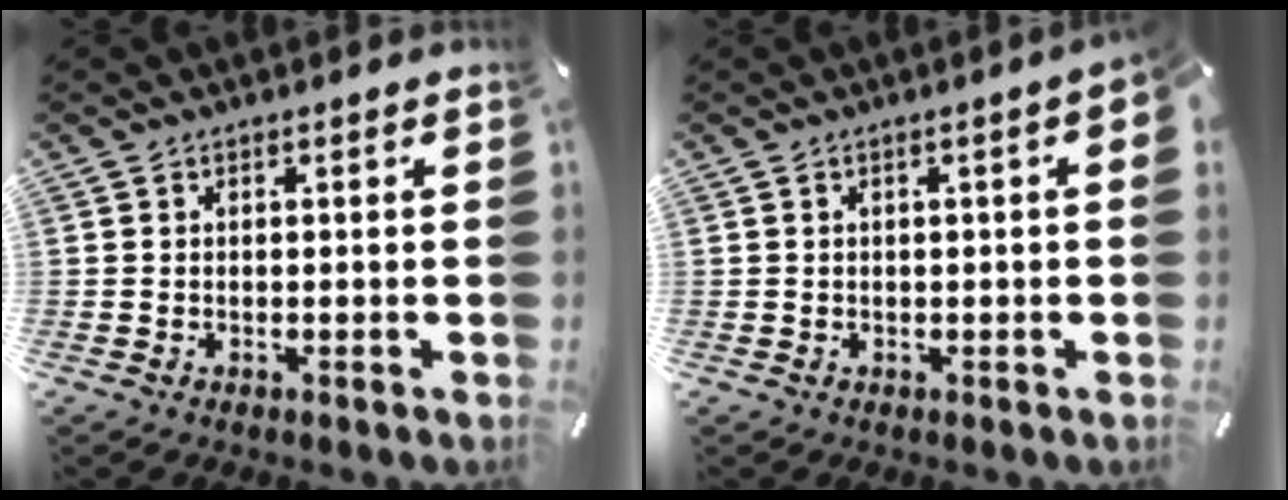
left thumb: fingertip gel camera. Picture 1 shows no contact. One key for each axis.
{"total": 2.5, "fx": 0.0, "fy": 0.3, "fz": 2.5, "tx": -0.041, "ty": -0.001, "tz": 0.001}